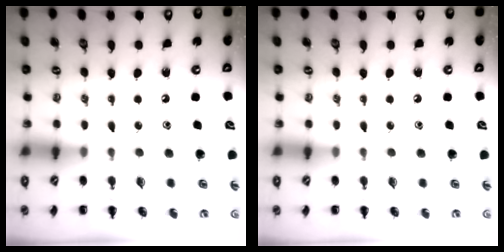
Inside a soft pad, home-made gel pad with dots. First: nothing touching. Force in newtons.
{"total": 0.0}